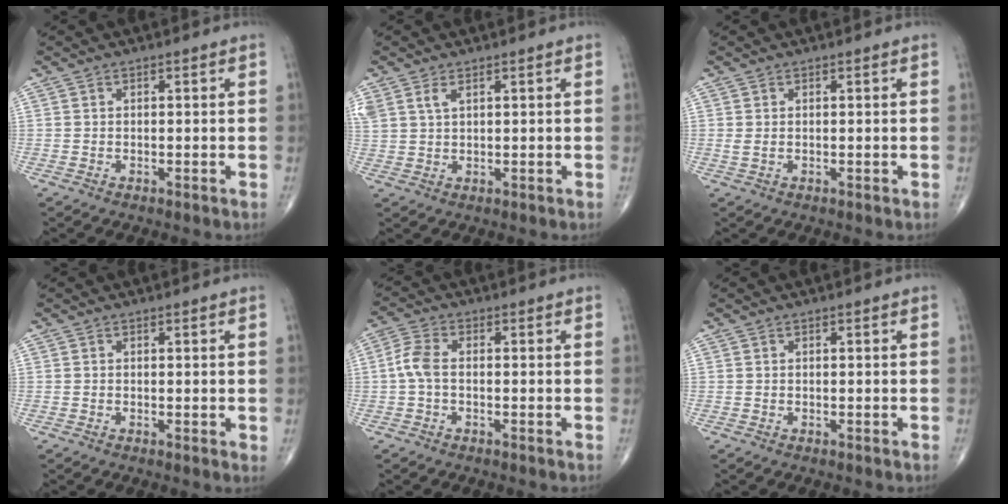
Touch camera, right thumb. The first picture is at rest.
{"total": 3.5, "force": [1.9, 1.7, 2.3], "torque": [-0.055, 0.005, 0.047]}
{"total": 1.1, "force": [0.1, 0.5, 1.0], "torque": [-0.027, 0.003, 0.007]}
{"total": 0.9, "force": [0.1, 0.2, 0.8], "torque": [-0.013, -0.004, 0.000]}
{"total": 4.2, "force": [-0.4, 2.2, 3.6], "torque": [-0.085, 0.011, -0.018]}
{"total": 0.0}